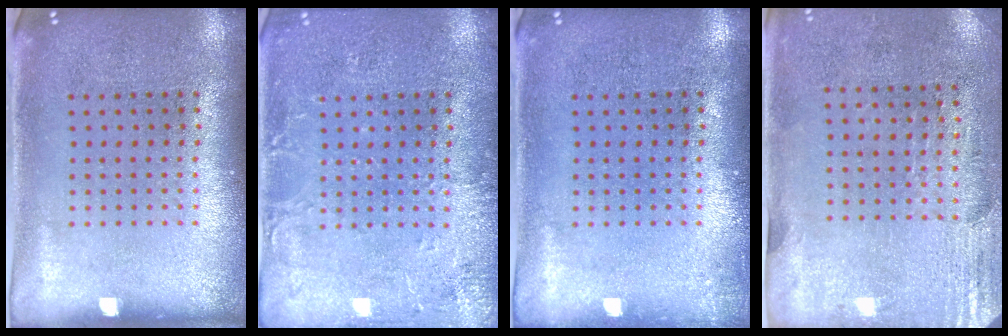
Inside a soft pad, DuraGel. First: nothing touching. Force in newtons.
{"total": 2.8, "press": 2.8, "slide": 0.4}
{"total": 0.7, "press": 0.7, "slide": 0.2}
{"total": 2.9, "press": 2.5, "slide": 1.5}